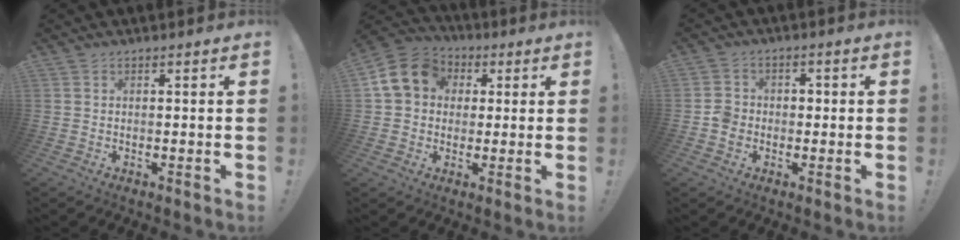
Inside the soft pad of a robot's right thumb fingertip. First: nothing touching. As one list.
[{"total": 13.4, "force": [3.3, 11.1, 6.6], "torque": [-0.105, 0.001, 0.070]}, {"total": 5.2, "force": [-2.0, 4.5, 1.6], "torque": [-0.008, 0.016, -0.038]}]